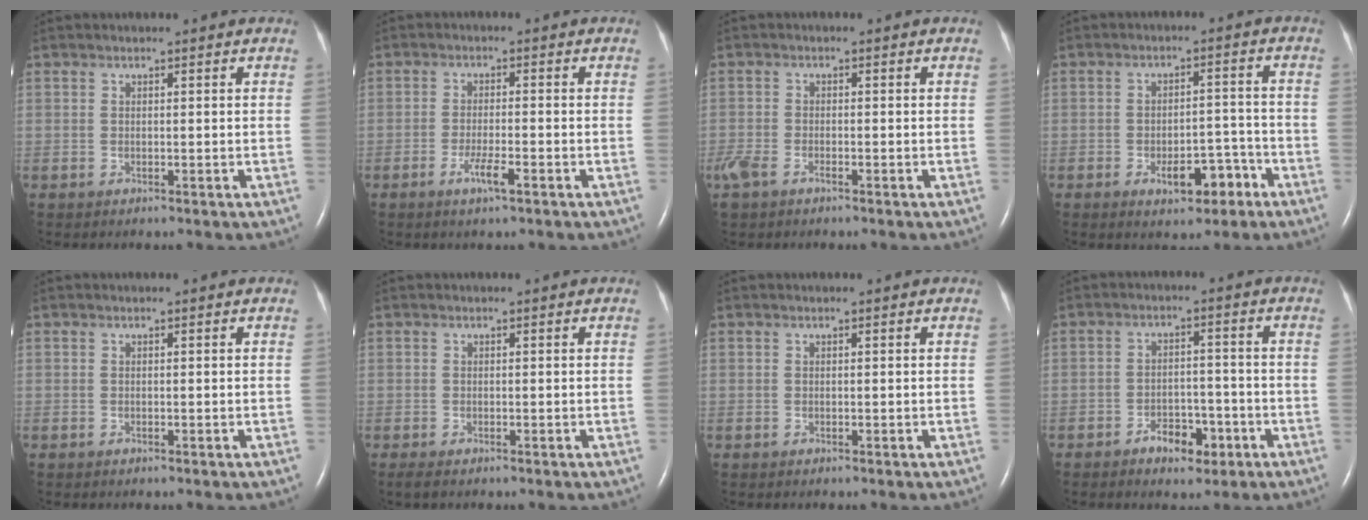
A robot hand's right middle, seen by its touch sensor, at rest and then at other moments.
{"total": 3.4, "force": [-1.8, 0.2, 2.8], "torque": [-0.057, -0.004, -0.033]}
{"total": 4.6, "force": [-2.9, 2.1, 2.8], "torque": [-0.068, -0.008, -0.056]}
{"total": 6.0, "force": [-3.4, 2.6, 4.2], "torque": [-0.055, 0.011, -0.044]}
{"total": 0.0}
{"total": 1.1, "force": [-0.8, 0.3, 0.7], "torque": [-0.019, -0.005, -0.013]}
{"total": 0.0}
{"total": 5.1, "force": [-2.9, 2.6, 3.2], "torque": [-0.049, 0.008, -0.042]}